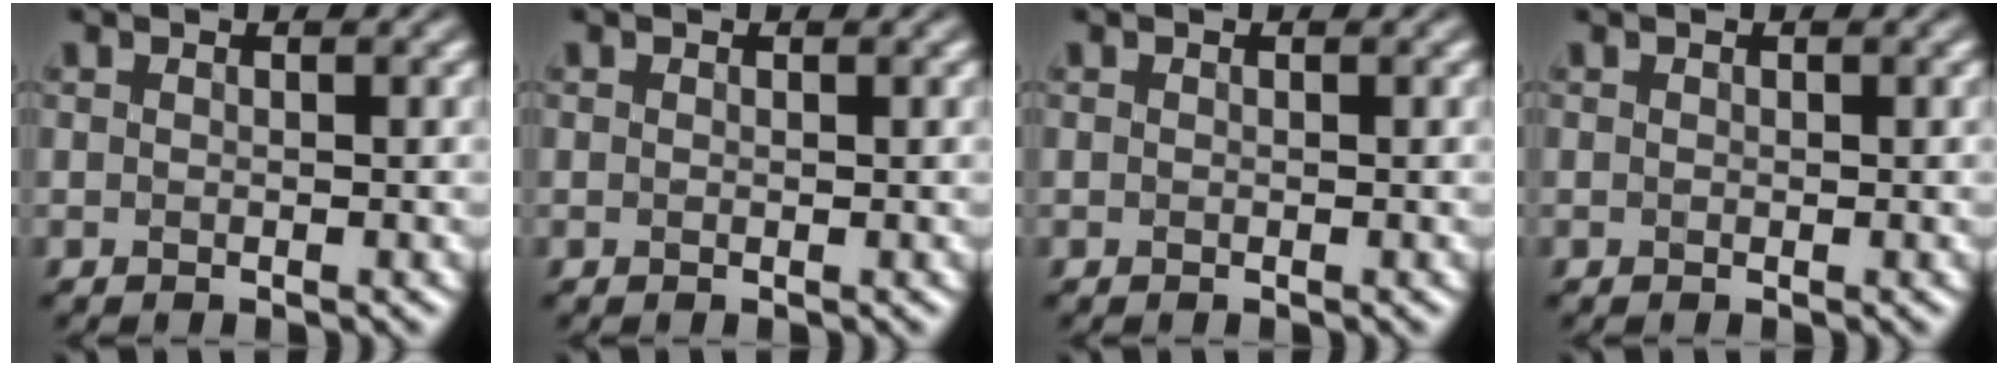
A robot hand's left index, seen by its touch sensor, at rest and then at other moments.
{"total": 0.6, "force": [-0.3, -0.4, -0.4], "torque": [-0.007, -0.002, 0.008]}
{"total": 0.7, "force": [-0.4, -0.3, -0.4], "torque": [-0.006, -0.003, 0.006]}
{"total": 0.7, "force": [-0.4, -0.4, -0.4], "torque": [-0.007, -0.003, 0.009]}